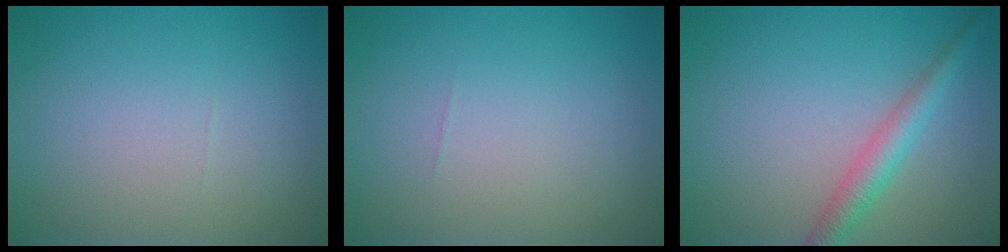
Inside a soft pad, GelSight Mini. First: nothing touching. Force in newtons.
{"total": 0.0}
{"total": 2.9, "press": 2.9, "slide": 0.1}